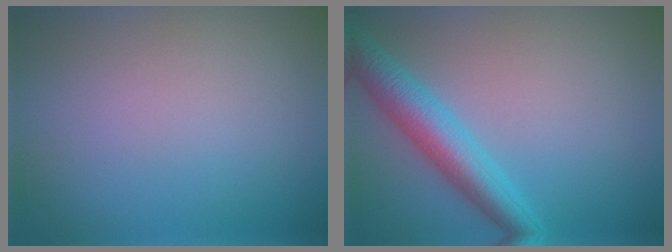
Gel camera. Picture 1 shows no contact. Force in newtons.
{"total": 4.9, "press": 4.9, "slide": 0.2}